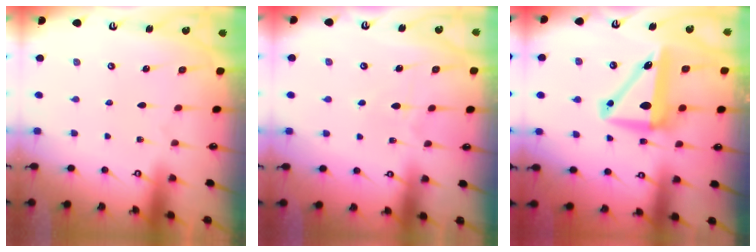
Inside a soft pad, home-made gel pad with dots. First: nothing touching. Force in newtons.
{"total": 3.9, "press": 3.9, "slide": 0.5}
{"total": 10.4, "press": 10.1, "slide": 2.5}